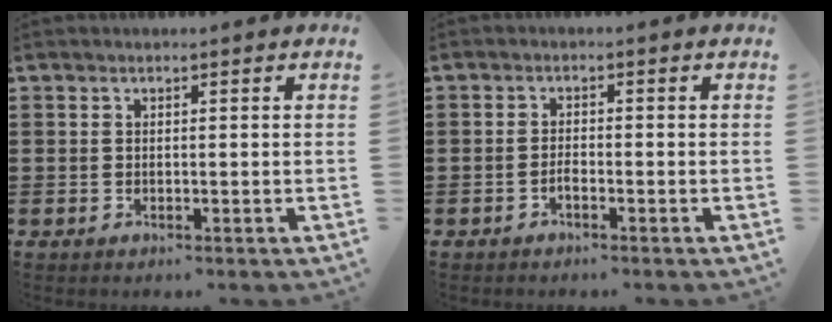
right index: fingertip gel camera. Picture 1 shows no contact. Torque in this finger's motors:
{"motor_torque": [-0.08, 2.06, 0.00, -0.03]}